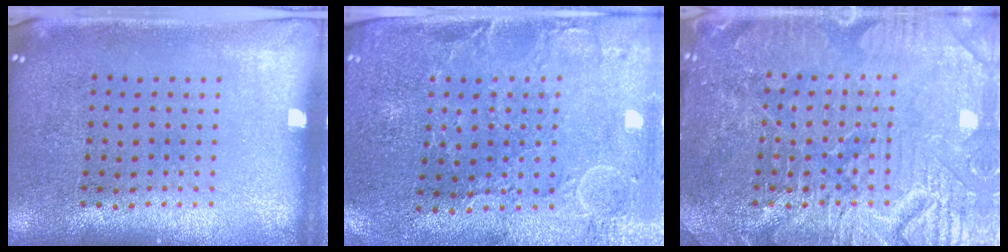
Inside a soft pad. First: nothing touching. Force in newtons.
{"total": 0.6, "press": 0.3, "slide": 0.5}
{"total": 6.7, "press": 6.7, "slide": 0.9}